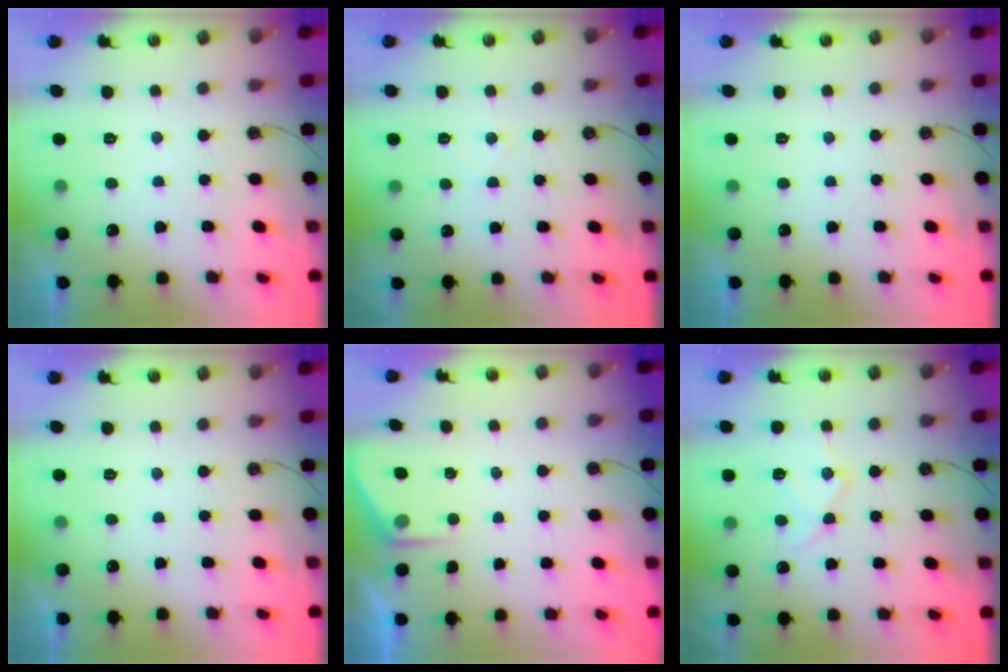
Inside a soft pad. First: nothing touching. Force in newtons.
{"total": 4.3, "press": 4.3, "slide": 0.7}
{"total": 0.0}
{"total": 0.0}
{"total": 1.5, "press": 1.4, "slide": 0.2}
{"total": 12.1, "press": 12.1, "slide": 1.1}